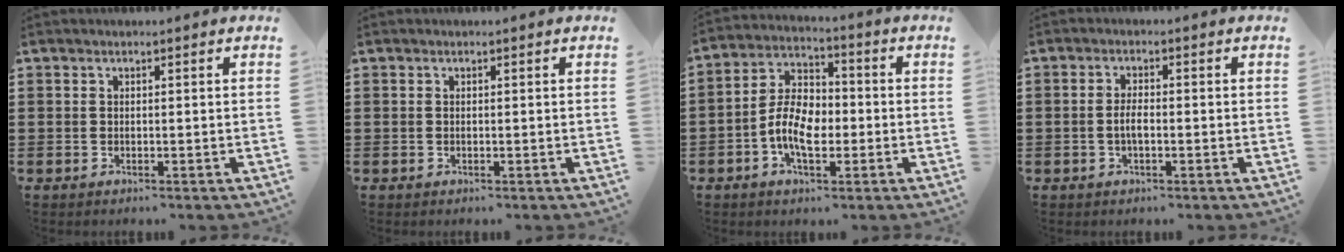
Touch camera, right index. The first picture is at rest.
{"total": 0.0}
{"total": 8.1, "force": [-2.1, 4.5, 6.3], "torque": [-0.146, 0.006, -0.047]}
{"total": 2.4, "force": [-0.6, 0.8, 2.2], "torque": [-0.047, 0.000, -0.013]}